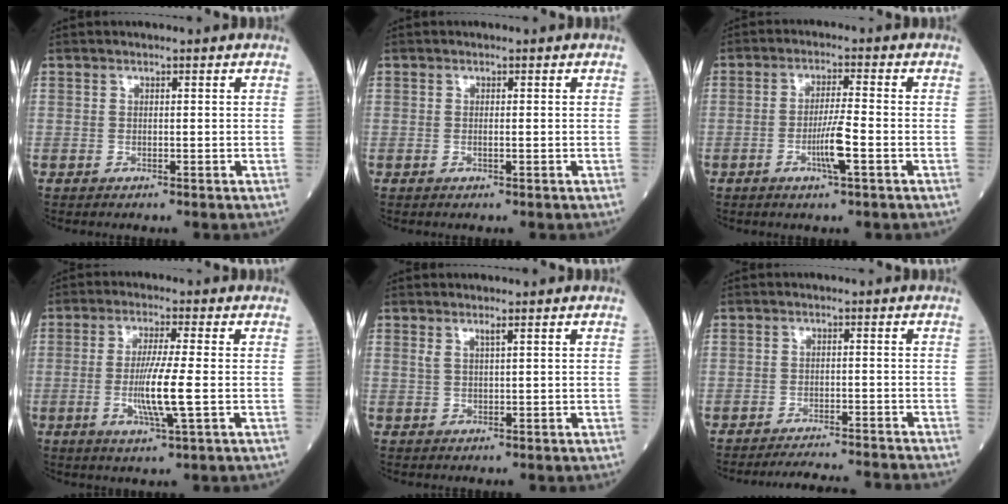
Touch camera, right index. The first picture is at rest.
{"total": 0.6, "force": [-0.1, -0.1, 0.6], "torque": [-0.010, 0.000, -0.003]}
{"total": 5.3, "force": [-1.9, -0.3, 5.0], "torque": [-0.093, -0.007, -0.037]}
{"total": 7.4, "force": [-1.2, -0.5, 7.3], "torque": [-0.141, -0.012, -0.024]}
{"total": 1.3, "force": [0.8, -0.2, 0.9], "torque": [-0.025, 0.001, 0.018]}
{"total": 7.9, "force": [-7.7, -0.5, 1.3], "torque": [-0.013, -0.006, -0.107]}